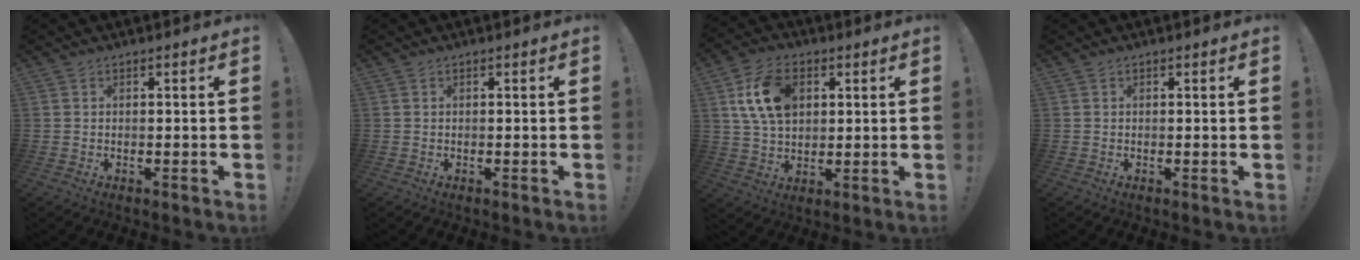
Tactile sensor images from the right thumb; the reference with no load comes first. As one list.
[{"total": 0.0}, {"total": 14.5, "force": [4.4, 9.7, 9.9], "torque": [-0.173, 0.006, 0.086]}, {"total": 0.0}]